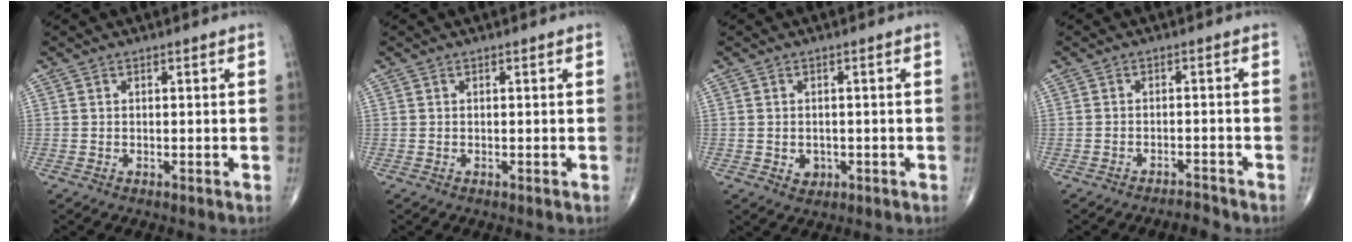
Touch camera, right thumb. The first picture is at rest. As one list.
[{"total": 0.0}, {"total": 2.3, "force": [-0.5, 2.0, 1.1], "torque": [-0.008, 0.002, 0.001]}, {"total": 2.0, "force": [-2.0, 0.1, 0.0], "torque": [-0.005, 0.008, -0.031]}]